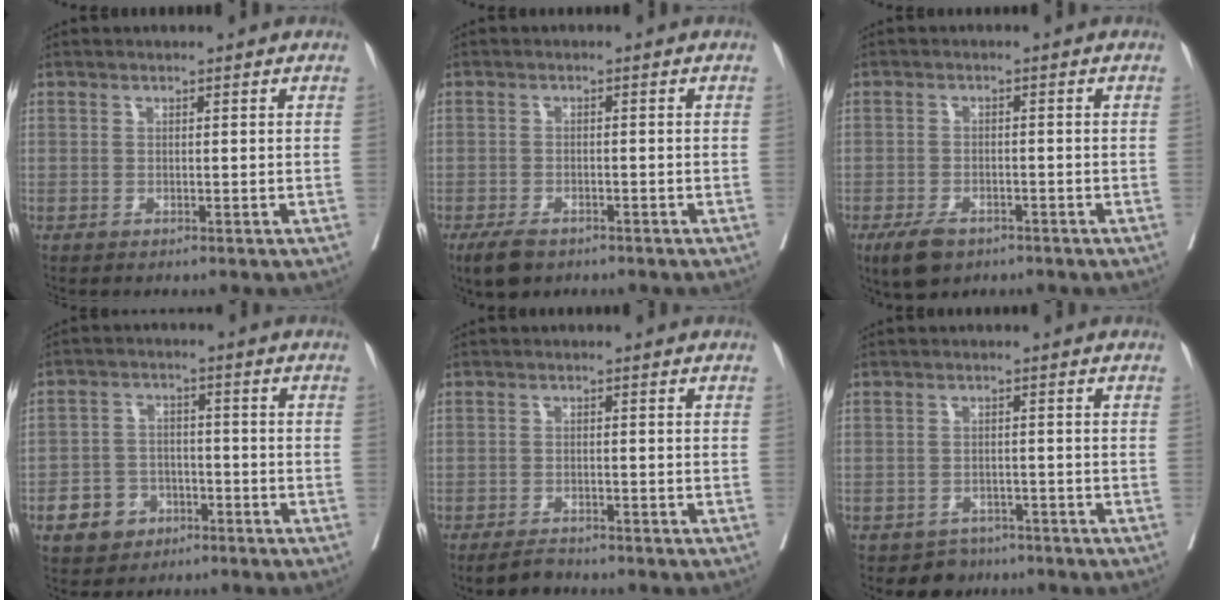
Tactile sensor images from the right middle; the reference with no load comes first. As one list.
[{"total": 4.1, "force": [-2.9, 1.9, 2.1], "torque": [-0.042, -0.006, -0.046]}, {"total": 4.9, "force": [-3.3, 2.4, 2.7], "torque": [-0.054, -0.005, -0.051]}, {"total": 5.9, "force": [-2.9, 4.8, 1.7], "torque": [-0.034, 0.012, -0.043]}, {"total": 2.4, "force": [-2.2, 0.6, 0.7], "torque": [-0.016, -0.004, -0.036]}, {"total": 3.2, "force": [-2.3, 2.1, -0.2], "torque": [-0.001, 0.008, -0.034]}]